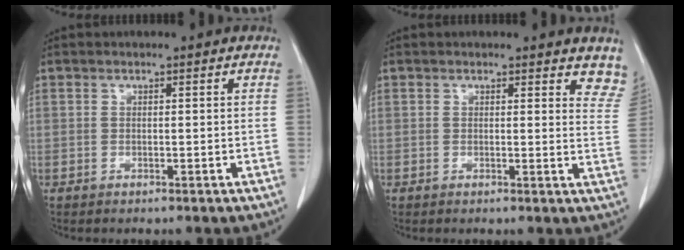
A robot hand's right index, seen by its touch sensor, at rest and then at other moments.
{"total": 7.0, "force": [6.3, 2.2, 1.9], "torque": [0.007, -0.022, 0.039]}